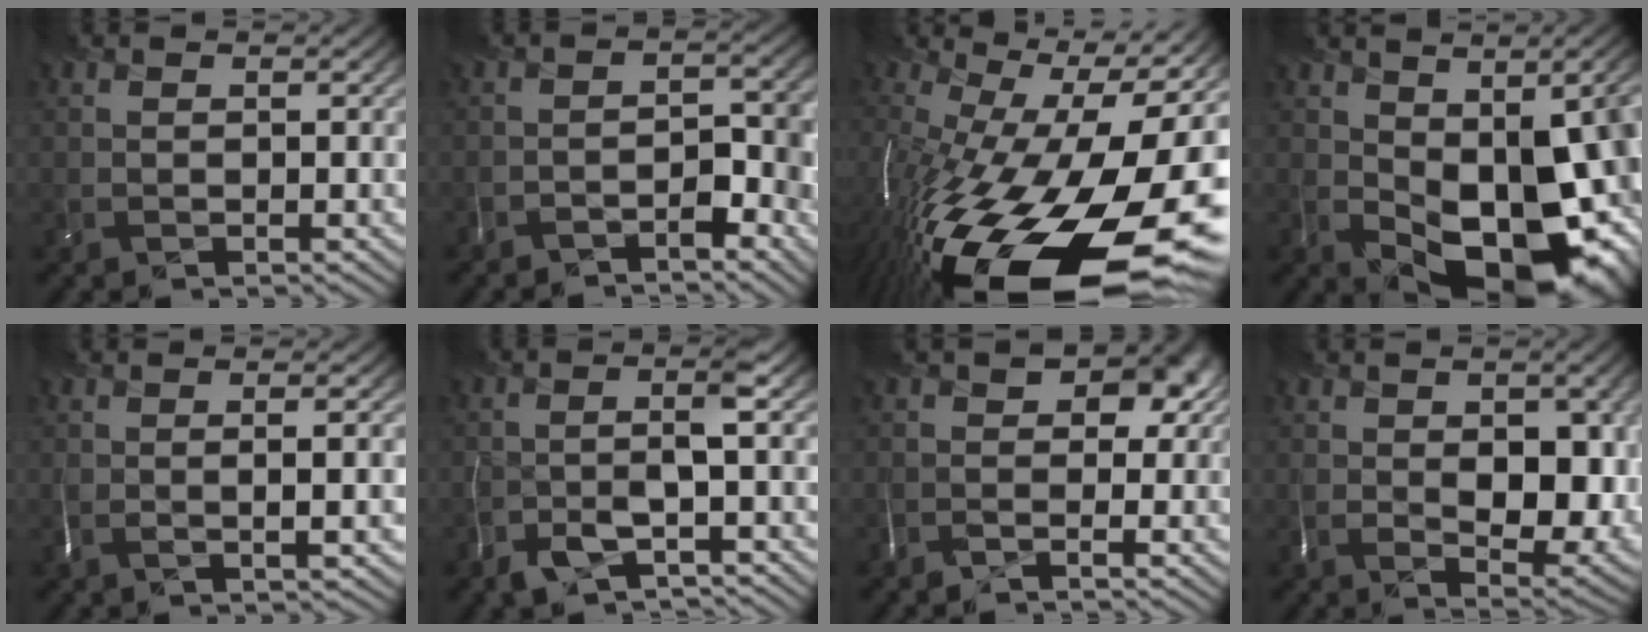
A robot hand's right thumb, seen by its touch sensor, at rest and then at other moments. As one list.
[{"total": 3.9, "force": [-3.8, 0.2, 1.1], "torque": [-0.002, 0.005, -0.057]}, {"total": 22.1, "force": [-9.3, 9.3, 17.8], "torque": [-0.327, -0.049, -0.138]}, {"total": 14.9, "force": [-2.7, 8.0, 12.3], "torque": [-0.161, -0.043, -0.005]}, {"total": 2.6, "force": [-0.5, -0.3, 2.5], "torque": [-0.032, 0.005, -0.014]}, {"total": 3.6, "force": [-2.7, -0.2, 2.5], "torque": [-0.035, 0.005, -0.060]}, {"total": 4.3, "force": [-0.6, 2.6, 3.5], "torque": [-0.038, 0.003, -0.018]}, {"total": 9.3, "force": [-0.6, 4.9, 8.0], "torque": [-0.119, -0.018, 0.008]}]